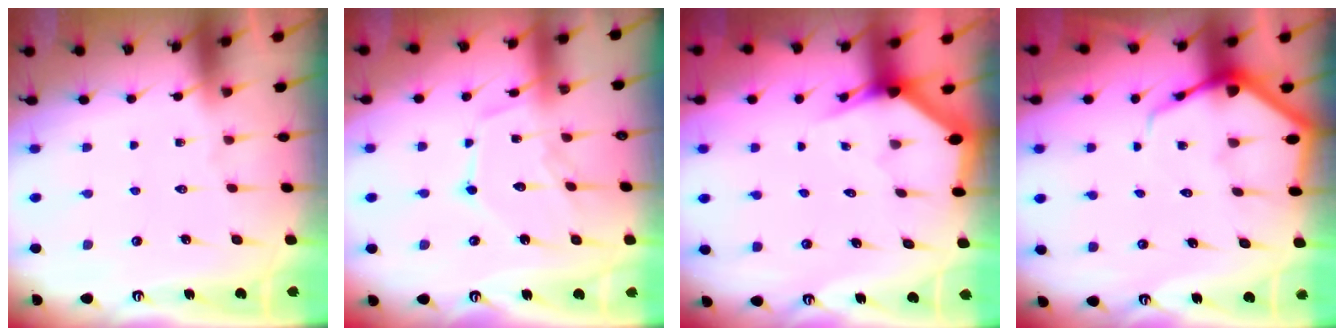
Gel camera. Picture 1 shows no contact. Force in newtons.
{"total": 12.8, "press": 12.7, "slide": 1.0}
{"total": 3.0, "press": 3.0, "slide": 0.1}
{"total": 6.2, "press": 6.2, "slide": 0.5}